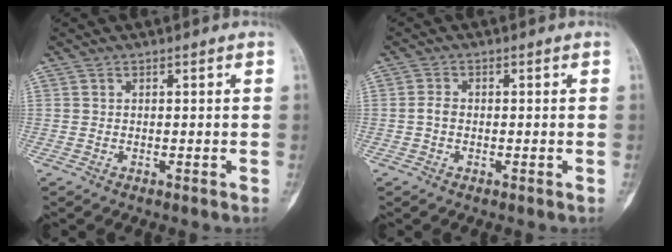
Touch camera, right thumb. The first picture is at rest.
{"total": 1.8, "force": [-0.4, 1.2, 1.2], "torque": [-0.021, 0.003, -0.010]}